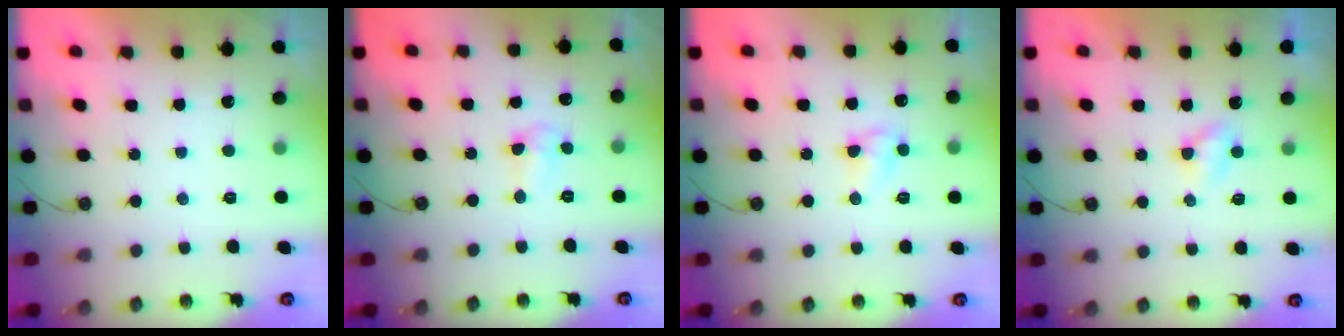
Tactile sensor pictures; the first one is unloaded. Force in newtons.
{"total": 3.6, "press": 3.6, "slide": 0.6}
{"total": 4.4, "press": 4.4, "slide": 0.7}
{"total": 2.8, "press": 2.8, "slide": 0.3}